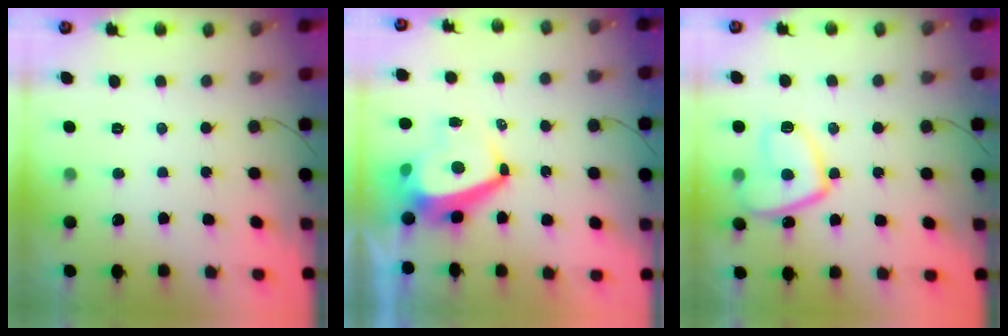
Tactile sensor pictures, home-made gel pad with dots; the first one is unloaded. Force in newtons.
{"total": 9.2, "press": 9.1, "slide": 0.9}
{"total": 11.5, "press": 11.4, "slide": 1.3}